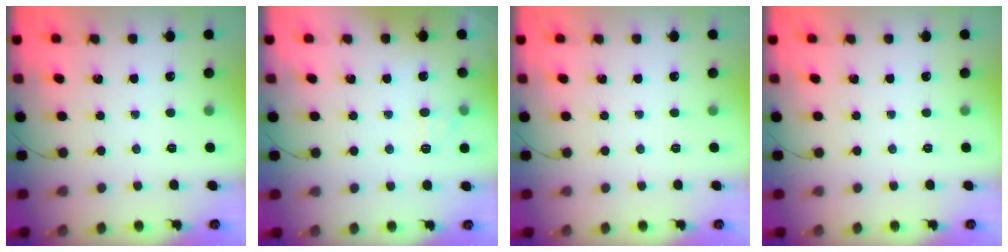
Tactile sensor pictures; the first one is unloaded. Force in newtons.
{"total": 7.0, "press": 6.8, "slide": 1.5}
{"total": 0.0}
{"total": 0.0}